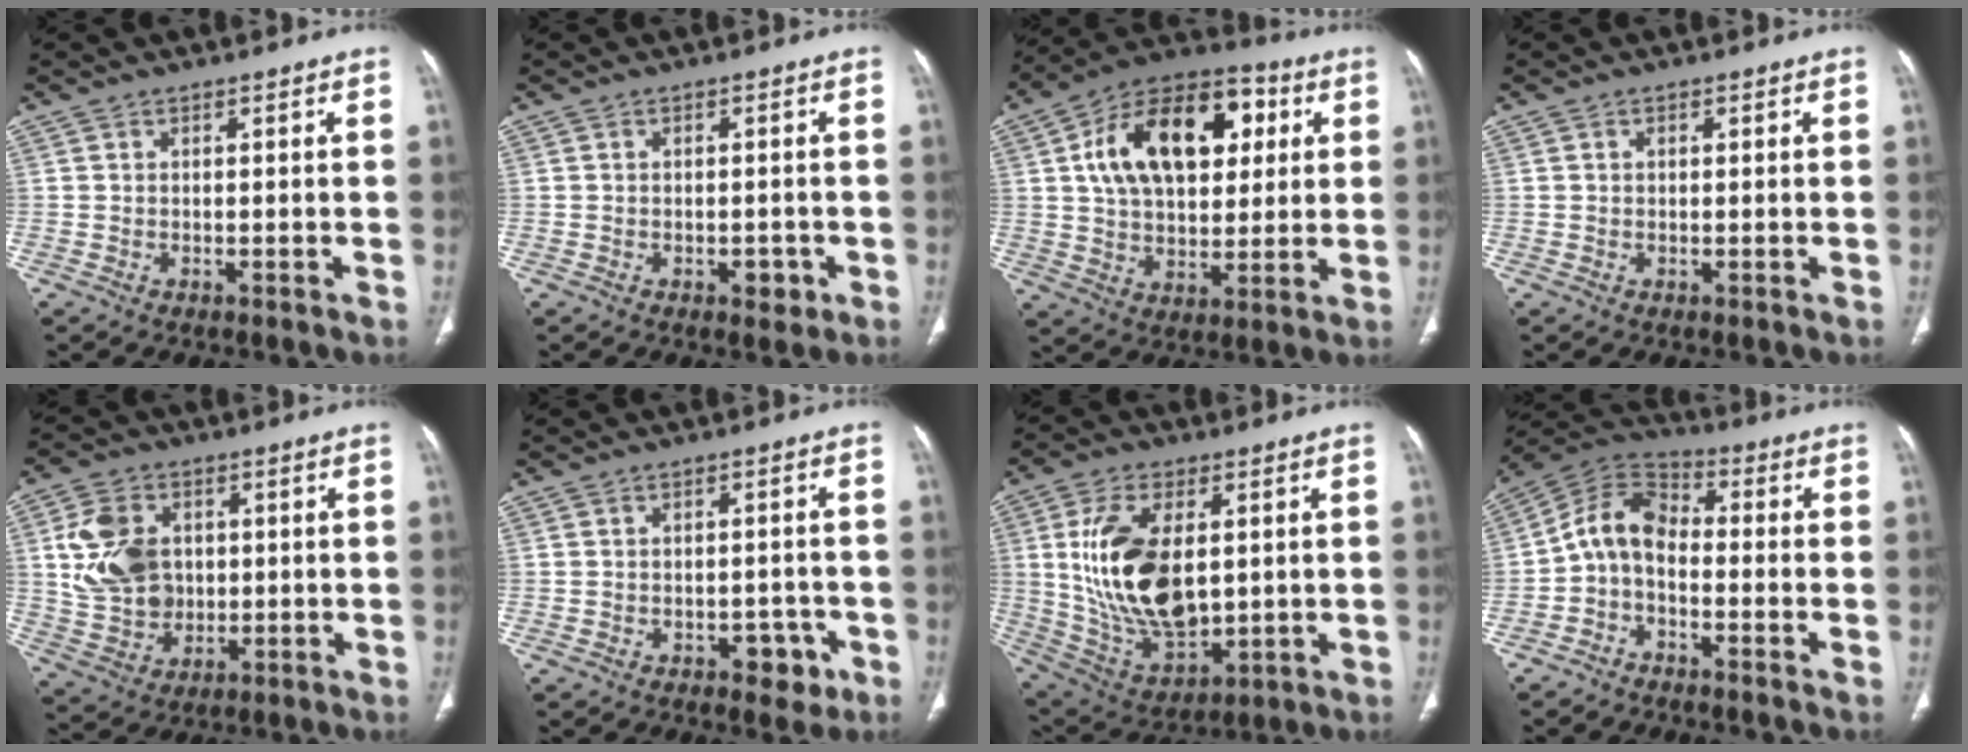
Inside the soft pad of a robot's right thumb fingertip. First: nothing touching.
{"total": 2.5, "force": [-1.0, 1.6, 1.6], "torque": [-0.012, 0.003, -0.009]}
{"total": 22.2, "force": [5.9, 13.4, 16.7], "torque": [-0.241, 0.011, 0.091]}
{"total": 0.7, "force": [0.2, 0.4, 0.5], "torque": [-0.009, 0.003, 0.004]}
{"total": 12.6, "force": [1.9, 9.9, 7.5], "torque": [-0.119, -0.001, 0.044]}
{"total": 4.5, "force": [-2.3, 2.8, 2.7], "torque": [-0.013, 0.016, -0.026]}
{"total": 19.5, "force": [2.3, 10.9, 16.0], "torque": [-0.291, -0.015, 0.061]}
{"total": 8.5, "force": [-2.1, 5.5, 6.1], "torque": [-0.103, 0.046, -0.057]}